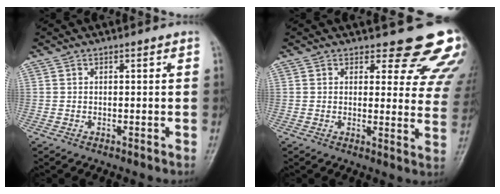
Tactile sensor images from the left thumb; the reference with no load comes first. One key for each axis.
{"total": 14.7, "fx": 13.1, "fy": 4.9, "fz": 4.4, "tx": 0.006, "ty": -0.101, "tz": 0.127}